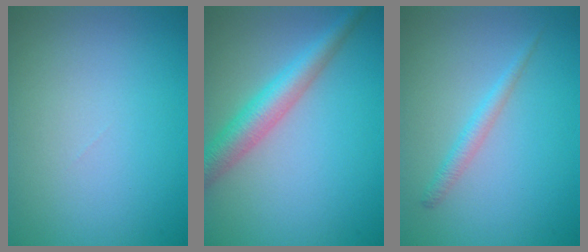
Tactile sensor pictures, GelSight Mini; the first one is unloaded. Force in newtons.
{"total": 4.3, "press": 4.3, "slide": 0.3}
{"total": 1.4, "press": 1.4, "slide": 0.1}